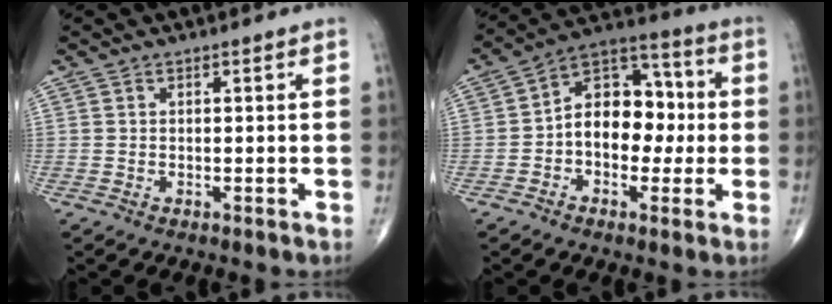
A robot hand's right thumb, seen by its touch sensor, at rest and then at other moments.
{"total": 13.5, "force": [-0.7, 9.3, 9.8], "torque": [-0.111, 0.043, -0.022]}